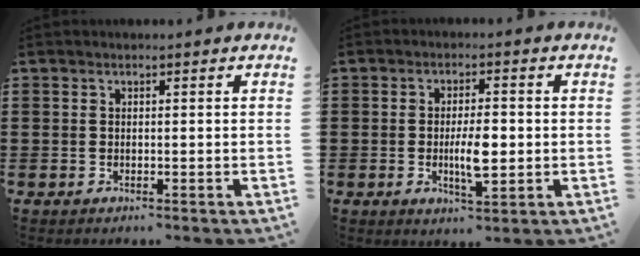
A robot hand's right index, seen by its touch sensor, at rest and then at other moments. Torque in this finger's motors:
{"motor_torque": [1.22, 0.28, 0.43, 0.10]}